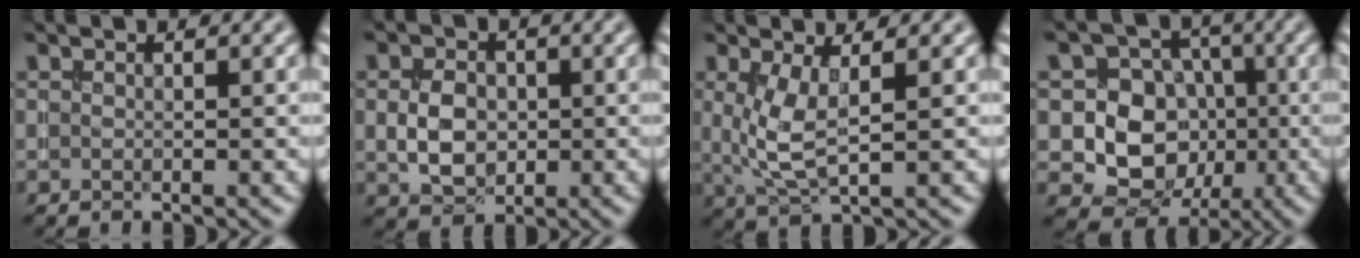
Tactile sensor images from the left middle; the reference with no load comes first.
{"total": 3.9, "force": [-0.1, 2.9, 2.5], "torque": [-0.052, -0.002, -0.004]}
{"total": 3.8, "force": [0.8, 1.2, 3.6], "torque": [-0.081, -0.007, 0.020]}
{"total": 8.5, "force": [-0.8, 7.7, 3.5], "torque": [-0.051, 0.011, -0.034]}